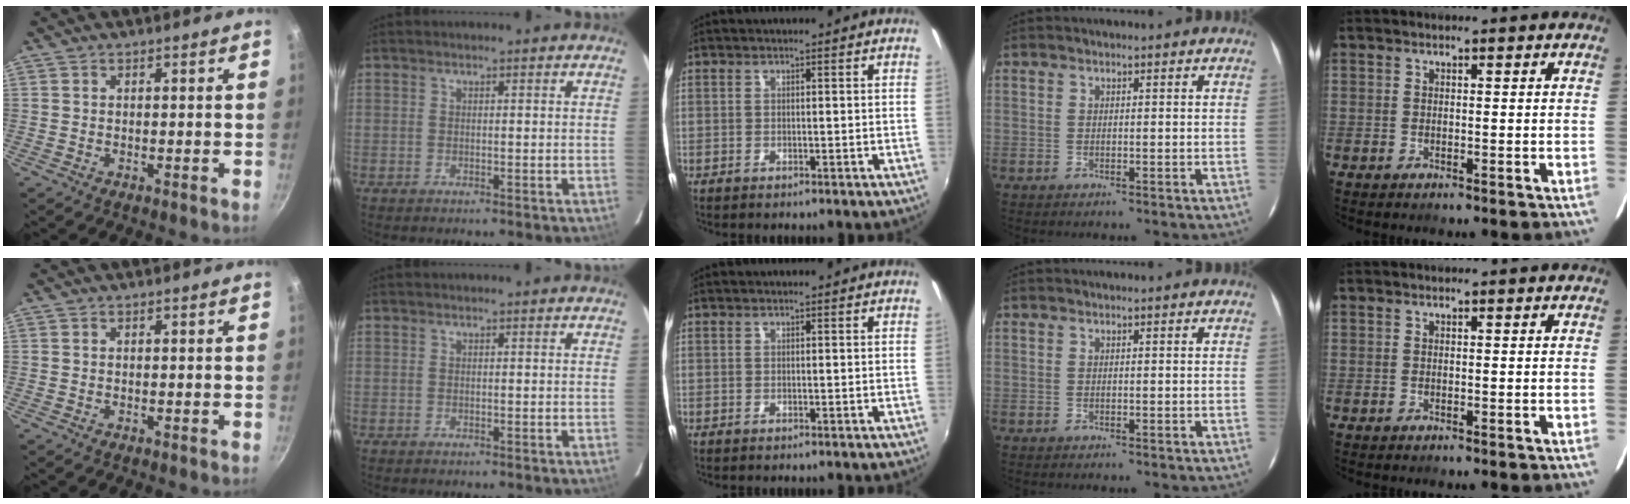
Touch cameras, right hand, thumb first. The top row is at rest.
{}